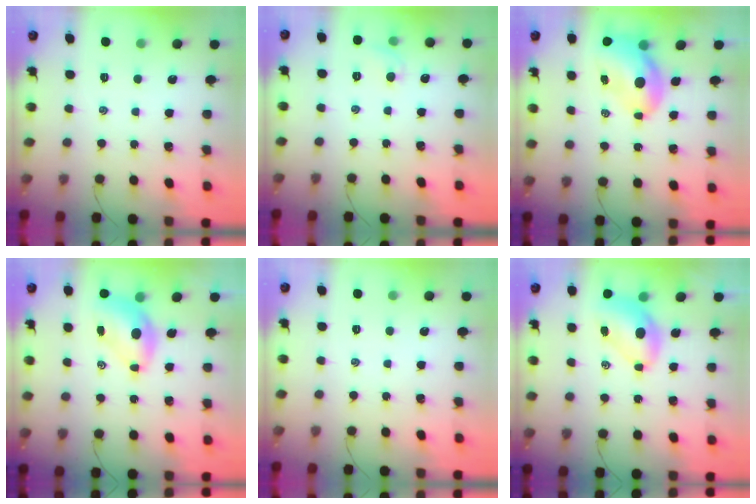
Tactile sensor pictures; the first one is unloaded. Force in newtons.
{"total": 5.3, "press": 5.1, "slide": 1.5}
{"total": 7.6, "press": 7.3, "slide": 2.2}
{"total": 6.9, "press": 6.8, "slide": 1.3}
{"total": 0.0}
{"total": 7.2, "press": 7.1, "slide": 1.3}